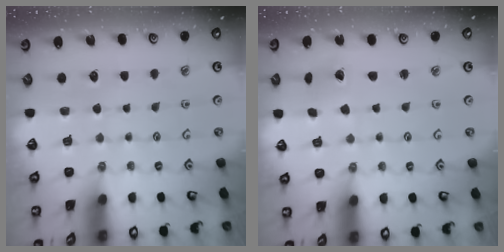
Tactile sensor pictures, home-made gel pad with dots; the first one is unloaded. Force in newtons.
{"total": 2.4, "press": 2.4, "slide": 0.3}